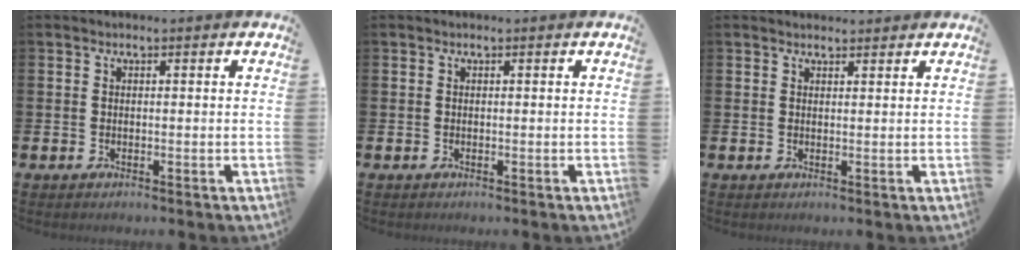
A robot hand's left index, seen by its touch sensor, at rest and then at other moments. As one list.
[{"total": 0.0}, {"total": 1.5, "force": [1.4, 0.4, -0.1], "torque": [0.012, -0.004, 0.024]}]